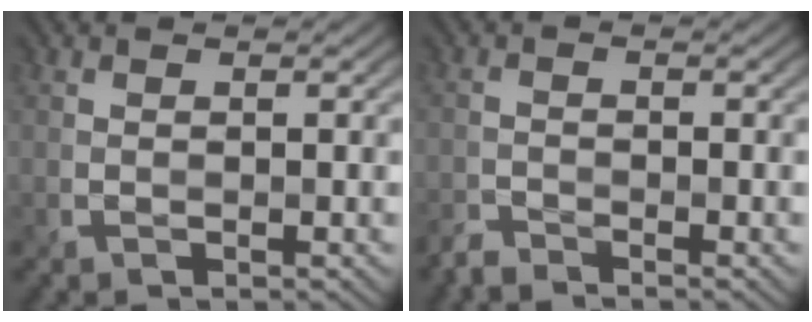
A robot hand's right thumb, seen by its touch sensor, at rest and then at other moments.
{"total": 2.2, "force": [-2.2, 0.1, 0.1], "torque": [-0.002, -0.007, -0.051]}